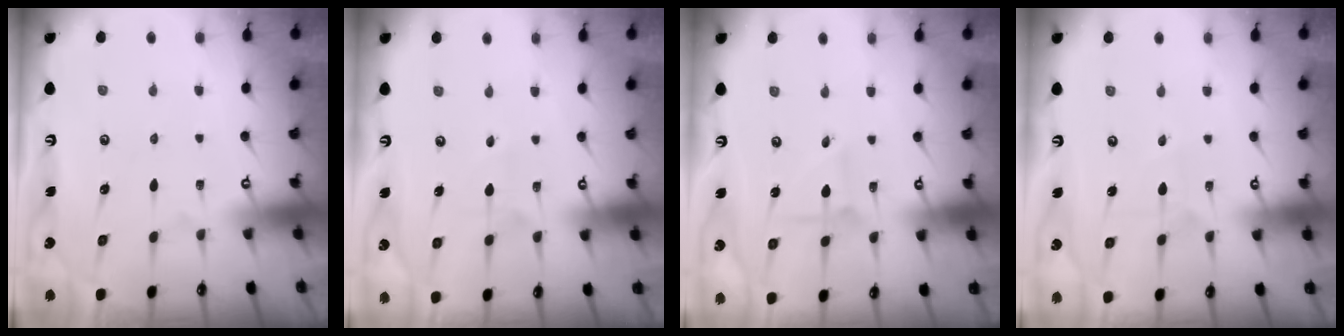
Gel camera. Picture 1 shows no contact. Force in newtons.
{"total": 4.4, "press": 4.3, "slide": 0.6}
{"total": 2.3, "press": 2.3, "slide": 0.2}
{"total": 4.8, "press": 4.8, "slide": 0.3}